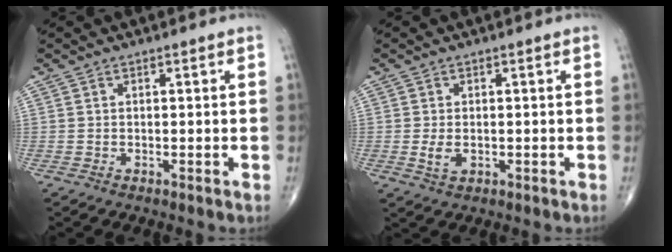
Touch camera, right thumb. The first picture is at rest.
{"total": 2.7, "force": [-0.3, 1.7, 2.1], "torque": [-0.040, -0.005, -0.002]}